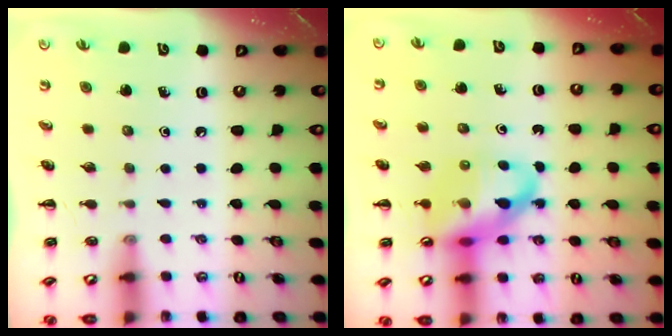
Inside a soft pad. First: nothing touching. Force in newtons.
{"total": 14.7, "press": 14.2, "slide": 3.9}